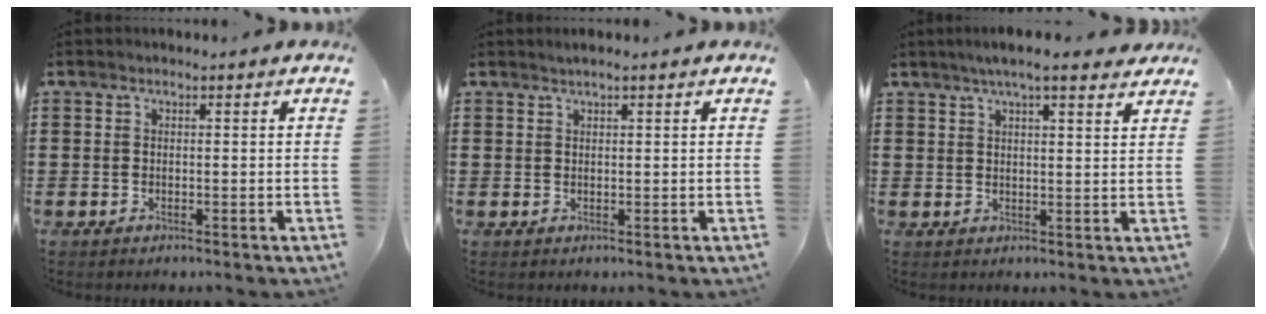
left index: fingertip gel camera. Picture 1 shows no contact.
{"total": 0.9, "force": [0.7, 0.0, 0.5], "torque": [-0.010, 0.000, 0.014]}
{"total": 4.9, "force": [3.9, 0.5, 2.9], "torque": [-0.064, -0.001, 0.068]}